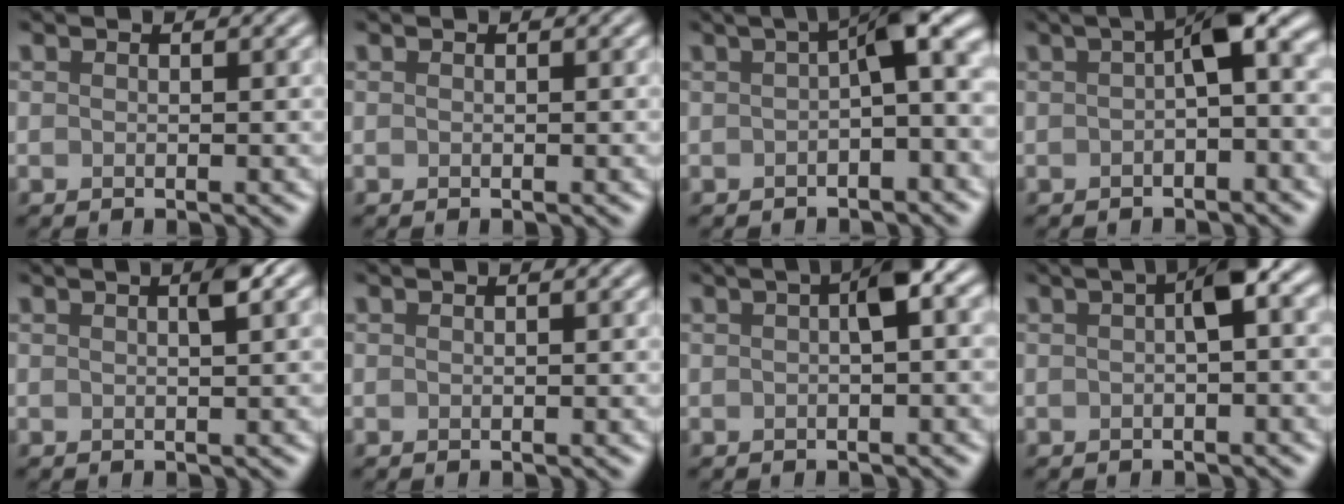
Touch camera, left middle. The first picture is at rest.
{"total": 0.0}
{"total": 5.0, "force": [0.0, 1.4, 4.8], "torque": [-0.056, 0.018, -0.007]}
{"total": 4.7, "force": [0.2, 1.5, 4.5], "torque": [-0.055, 0.019, -0.004]}
{"total": 1.4, "force": [0.5, 0.0, 1.3], "torque": [-0.020, 0.005, 0.009]}
{"total": 0.0}
{"total": 2.9, "force": [0.1, 0.6, 2.8], "torque": [-0.042, 0.014, 0.003]}
{"total": 3.2, "force": [0.0, 0.8, 3.1], "torque": [-0.047, 0.015, 0.000]}